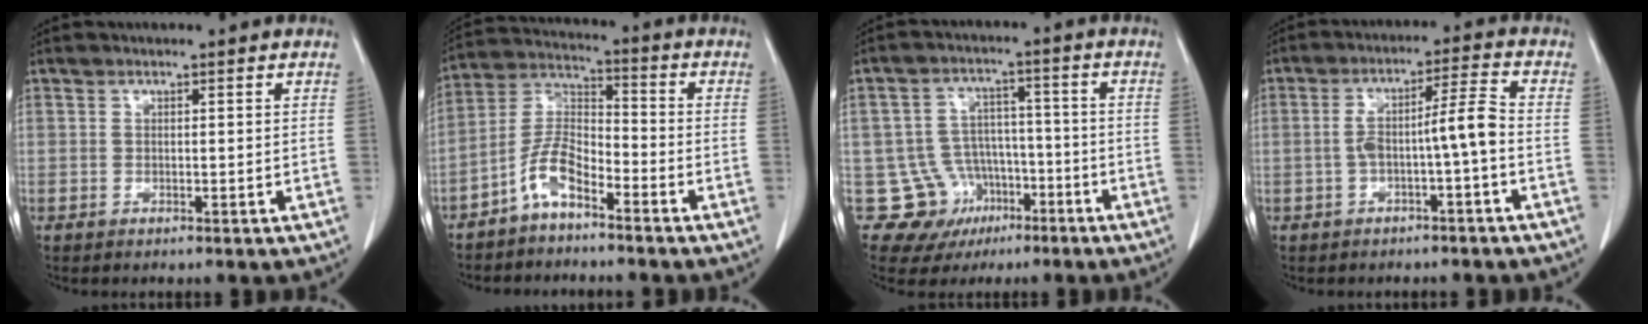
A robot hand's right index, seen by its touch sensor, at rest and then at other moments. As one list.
[{"total": 7.2, "force": [-4.6, 2.6, 4.8], "torque": [-0.111, 0.015, -0.096]}, {"total": 10.4, "force": [-4.4, 9.3, 1.1], "torque": [-0.022, 0.038, -0.052]}, {"total": 6.1, "force": [-1.4, 0.1, 5.9], "torque": [-0.105, 0.029, -0.016]}]